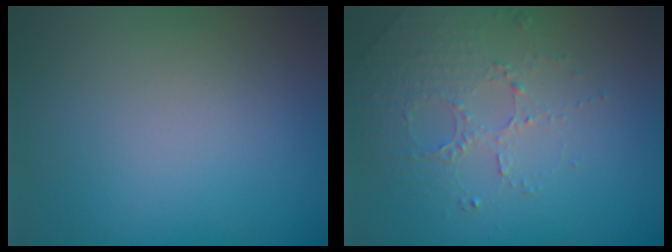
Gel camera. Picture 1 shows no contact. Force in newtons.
{"total": 1.9, "press": 1.5, "slide": 1.1}